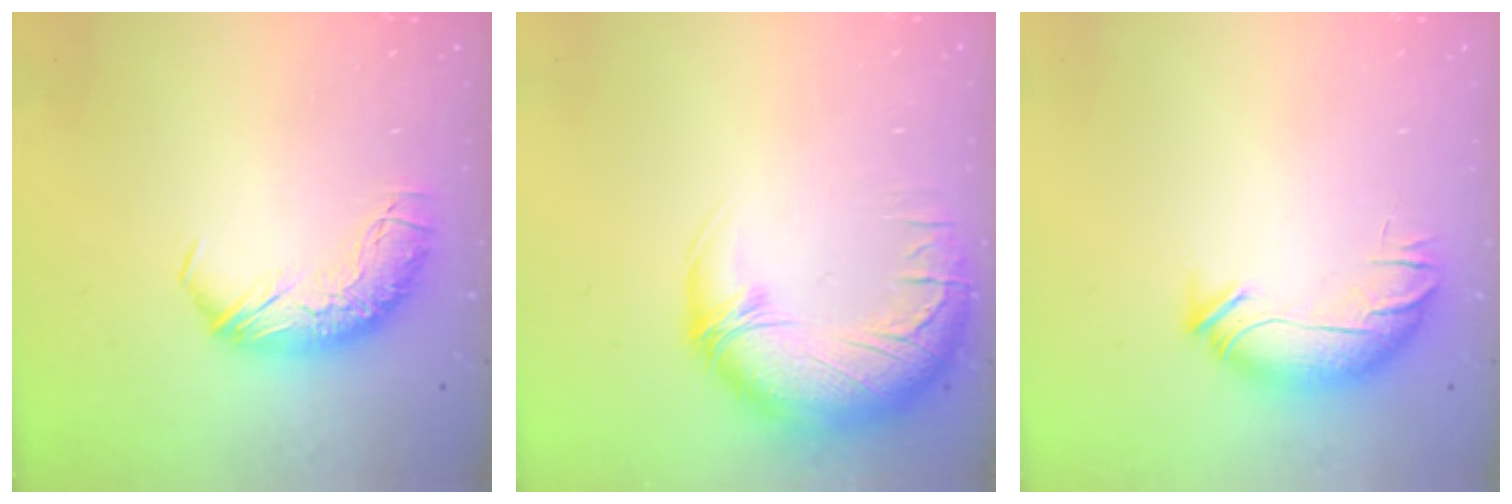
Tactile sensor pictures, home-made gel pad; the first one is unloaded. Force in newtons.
{"total": 4.0, "press": 2.0, "slide": 3.4}
{"total": 3.8, "press": 3.4, "slide": 1.7}